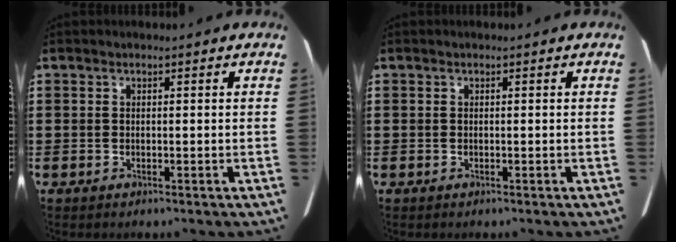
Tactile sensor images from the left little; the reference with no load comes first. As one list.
[{"total": 0.0}]